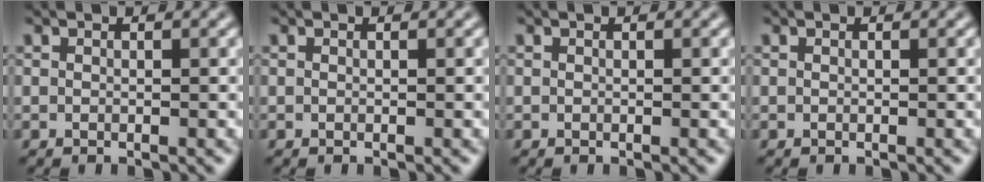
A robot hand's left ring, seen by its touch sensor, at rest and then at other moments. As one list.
[{"total": 0.0}, {"total": 0.0}, {"total": 0.0}]